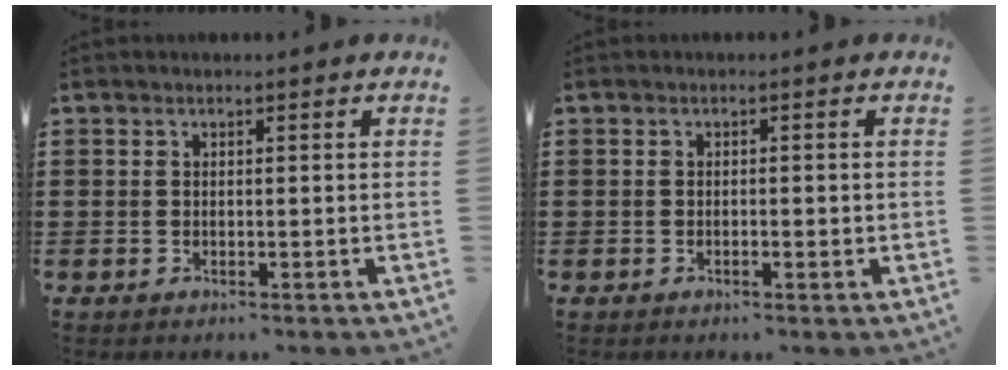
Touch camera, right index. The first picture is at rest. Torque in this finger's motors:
{"motor_torque": [-0.36, 0.34, -0.01, -0.01]}